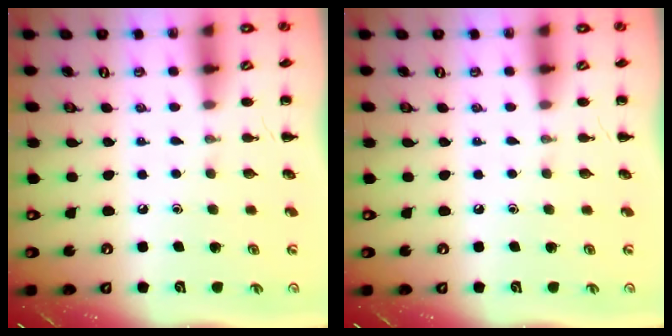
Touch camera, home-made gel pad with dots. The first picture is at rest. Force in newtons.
{"total": 0.0}